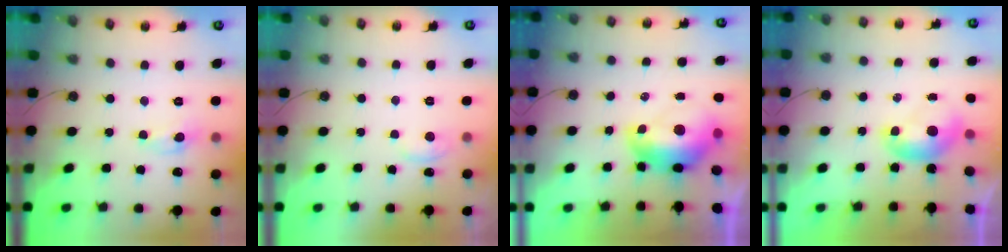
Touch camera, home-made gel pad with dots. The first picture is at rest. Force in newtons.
{"total": 2.4, "press": 2.4, "slide": 0.4}
{"total": 3.0, "press": 2.9, "slide": 0.7}
{"total": 0.0}